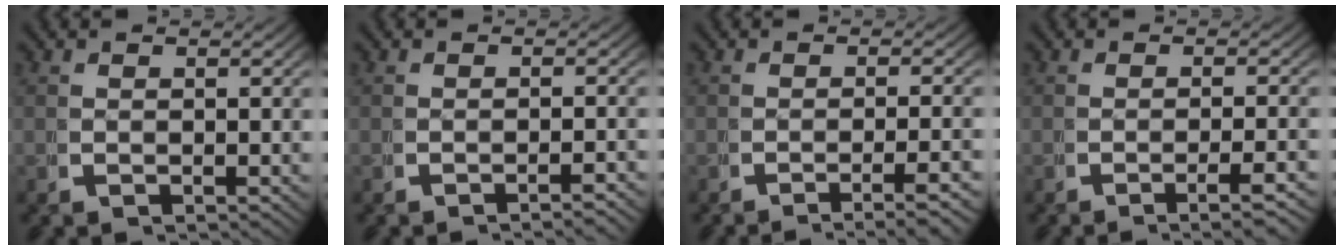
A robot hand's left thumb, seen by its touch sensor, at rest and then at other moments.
{"total": 2.2, "force": [-1.9, -0.1, 1.0], "torque": [-0.014, 0.004, -0.031]}
{"total": 4.3, "force": [-3.3, 0.6, 2.8], "torque": [-0.039, -0.002, -0.050]}
{"total": 3.2, "force": [-1.9, 0.2, 2.5], "torque": [-0.038, 0.002, -0.031]}